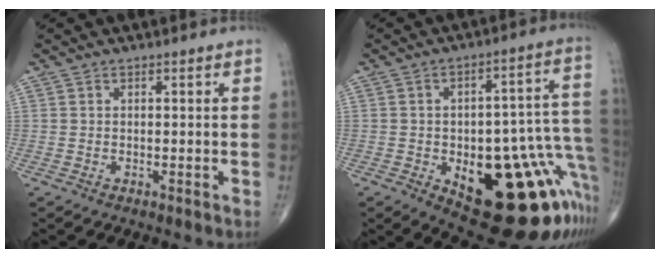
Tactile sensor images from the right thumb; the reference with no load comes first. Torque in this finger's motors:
{"motor_torque": [2.72, 2.29, 1.17, -1.40, 0.38]}